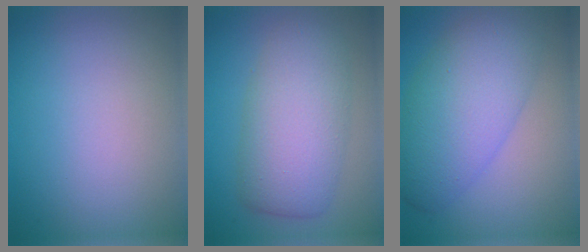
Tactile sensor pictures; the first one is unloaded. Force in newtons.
{"total": 7.0, "press": 7.0, "slide": 0.2}
{"total": 7.5, "press": 7.5, "slide": 0.2}